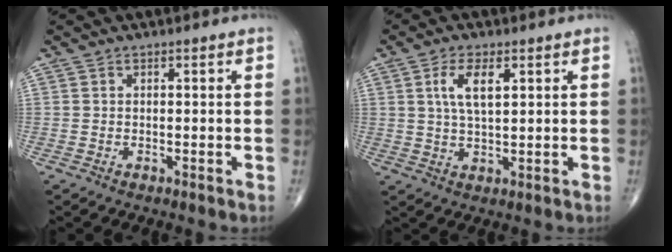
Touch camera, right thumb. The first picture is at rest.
{"total": 6.1, "force": [2.1, 2.4, 5.2], "torque": [-0.102, -0.005, 0.044]}